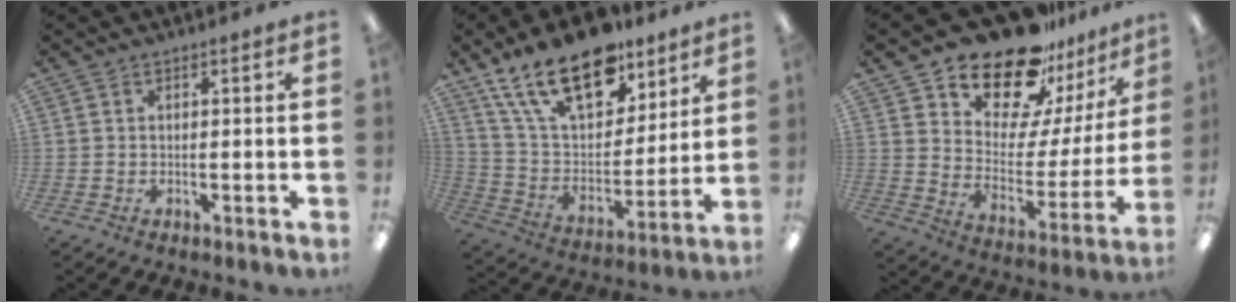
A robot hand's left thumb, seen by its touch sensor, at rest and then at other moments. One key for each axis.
{"total": 22.0, "fx": 14.7, "fy": 10.6, "fz": 12.5, "tx": -0.236, "ty": -0.069, "tz": 0.261}
{"total": 20.4, "fx": 17.2, "fy": 8.4, "fz": 7.0, "tx": -0.129, "ty": -0.132, "tz": 0.304}